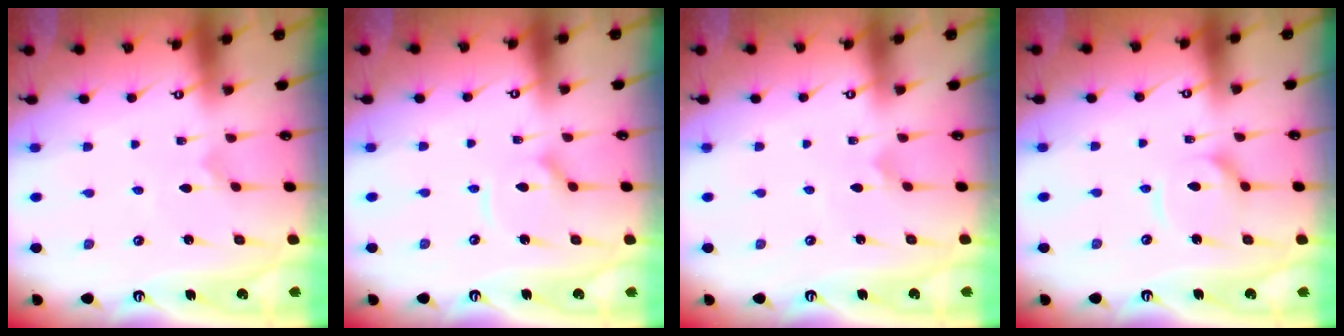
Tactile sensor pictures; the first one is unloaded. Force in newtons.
{"total": 6.0, "press": 6.0, "slide": 0.8}
{"total": 1.0, "press": 1.0, "slide": 0.1}
{"total": 8.6, "press": 8.5, "slide": 0.8}